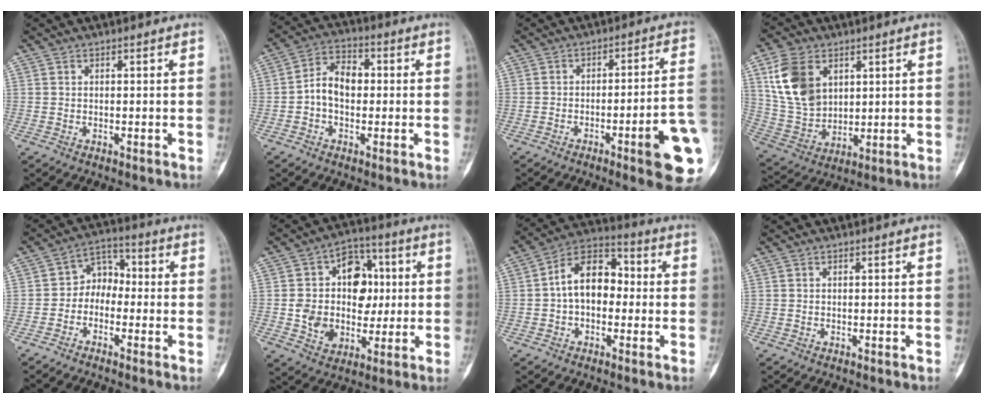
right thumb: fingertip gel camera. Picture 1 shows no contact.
{"total": 7.7, "force": [-0.4, 5.4, 5.4], "torque": [-0.083, 0.028, -0.017]}
{"total": 14.9, "force": [-4.9, 1.9, 13.9], "torque": [-0.140, 0.023, -0.060]}
{"total": 13.7, "force": [5.3, 9.5, 8.3], "torque": [-0.144, -0.018, 0.116]}
{"total": 6.0, "force": [-1.7, 4.7, 3.4], "torque": [-0.023, 0.032, -0.049]}
{"total": 15.6, "force": [1.1, 11.9, 10.0], "torque": [-0.104, 0.021, 0.025]}
{"total": 11.6, "force": [-0.1, 7.8, 8.6], "torque": [-0.114, 0.038, -0.018]}
{"total": 0.0}